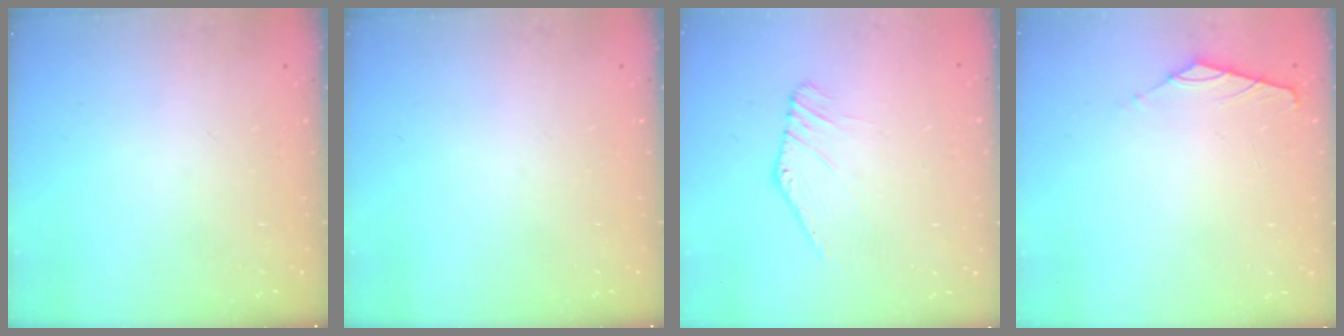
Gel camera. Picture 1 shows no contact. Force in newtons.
{"total": 0.0}
{"total": 2.7, "press": 2.7, "slide": 0.1}
{"total": 1.7, "press": 1.6, "slide": 0.4}